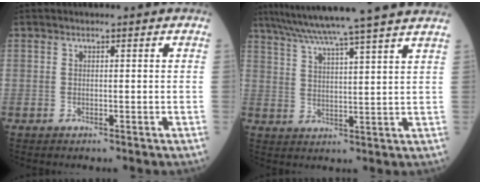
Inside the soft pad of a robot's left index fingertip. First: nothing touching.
{"total": 18.9, "force": [16.3, -1.9, 9.4], "torque": [-0.164, -0.001, 0.223]}